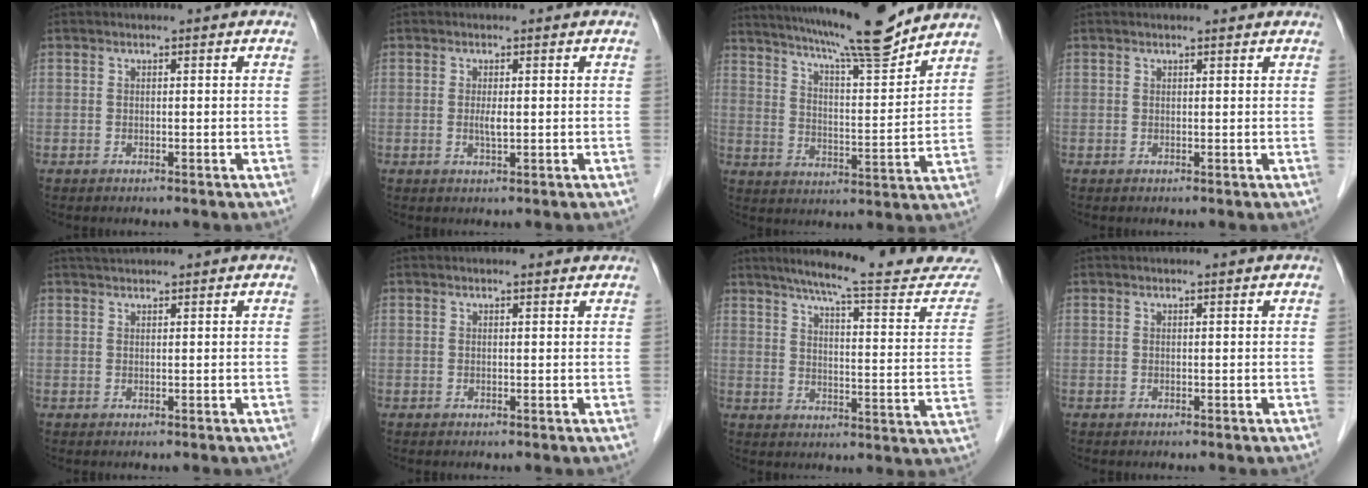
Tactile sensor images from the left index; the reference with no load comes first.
{"total": 1.6, "force": [0.1, 0.3, 1.6], "torque": [-0.035, -0.003, 0.002]}
{"total": 16.3, "force": [14.3, 0.3, 7.9], "torque": [-0.133, 0.000, 0.216]}
{"total": 1.9, "force": [1.7, 0.3, 0.8], "torque": [-0.015, 0.010, 0.020]}
{"total": 3.0, "force": [2.9, 0.1, 1.0], "torque": [-0.014, 0.029, 0.051]}
{"total": 2.8, "force": [2.6, 0.6, 0.8], "torque": [-0.016, 0.008, 0.026]}
{"total": 21.6, "force": [19.5, 1.0, 9.3], "torque": [-0.120, -0.057, 0.242]}
{"total": 1.1, "force": [1.0, -0.2, 0.3], "torque": [-0.012, 0.003, 0.017]}